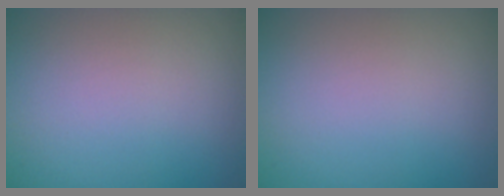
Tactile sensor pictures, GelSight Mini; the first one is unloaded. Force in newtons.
{"total": 0.0}